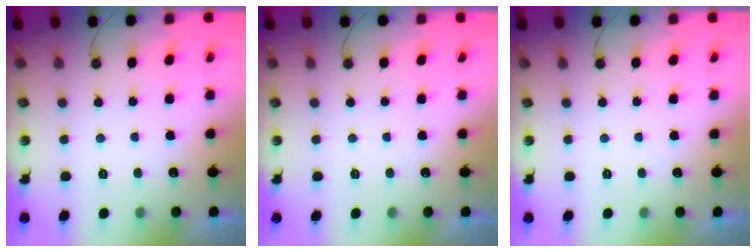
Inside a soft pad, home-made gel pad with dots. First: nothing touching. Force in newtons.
{"total": 0.0}
{"total": 0.0}